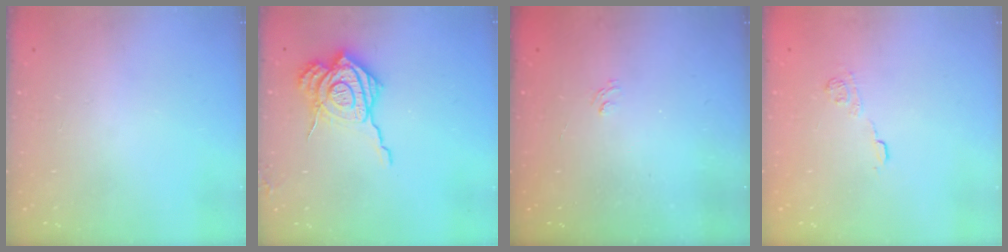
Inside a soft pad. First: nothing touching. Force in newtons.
{"total": 17.4, "press": 17.3, "slide": 1.7}
{"total": 1.4, "press": 0.7, "slide": 1.1}
{"total": 9.2, "press": 9.2, "slide": 1.0}